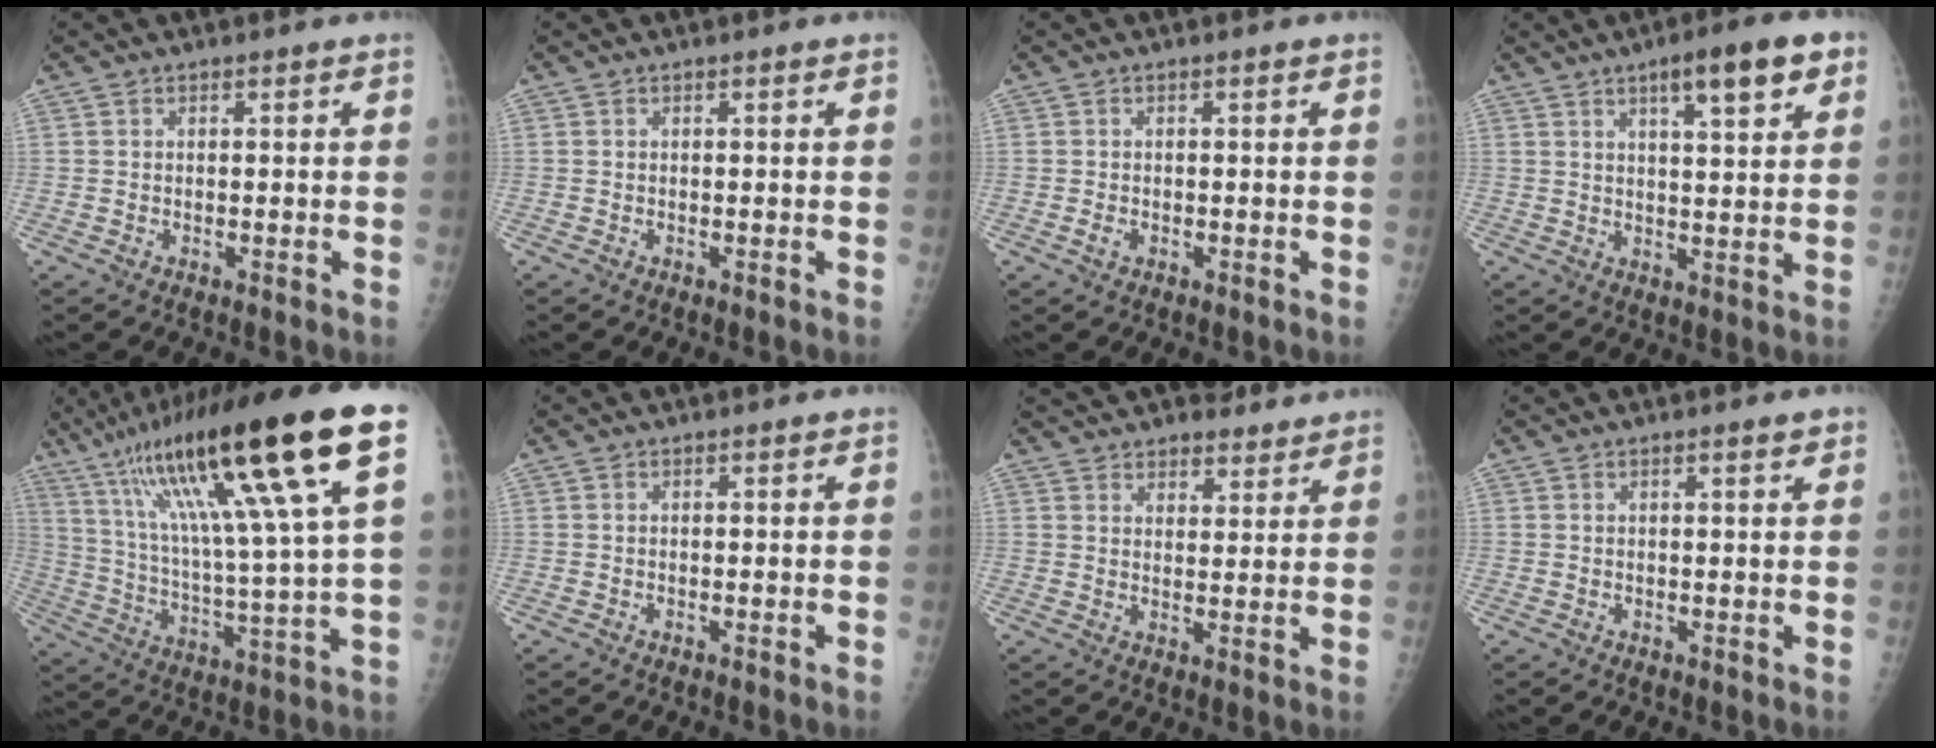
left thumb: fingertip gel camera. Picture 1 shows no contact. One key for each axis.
{"total": 0.0}
{"total": 1.1, "fx": -0.3, "fy": 0.7, "fz": 0.8, "tx": -0.018, "ty": 0.002, "tz": -0.006}
{"total": 10.3, "fx": 5.4, "fy": 2.5, "fz": 8.3, "tx": -0.104, "ty": -0.016, "tz": 0.074}
{"total": 27.8, "fx": 13.4, "fy": 3.5, "fz": 24.2, "tx": -0.415, "ty": -0.014, "tz": 0.220}
{"total": 0.0}
{"total": 12.5, "fx": 10.8, "fy": 4.6, "fz": 4.2, "tx": -0.032, "ty": -0.022, "tz": 0.158}
{"total": 1.7, "fx": 1.1, "fy": 0.1, "fz": 1.3, "tx": -0.019, "ty": -0.003, "tz": 0.014}